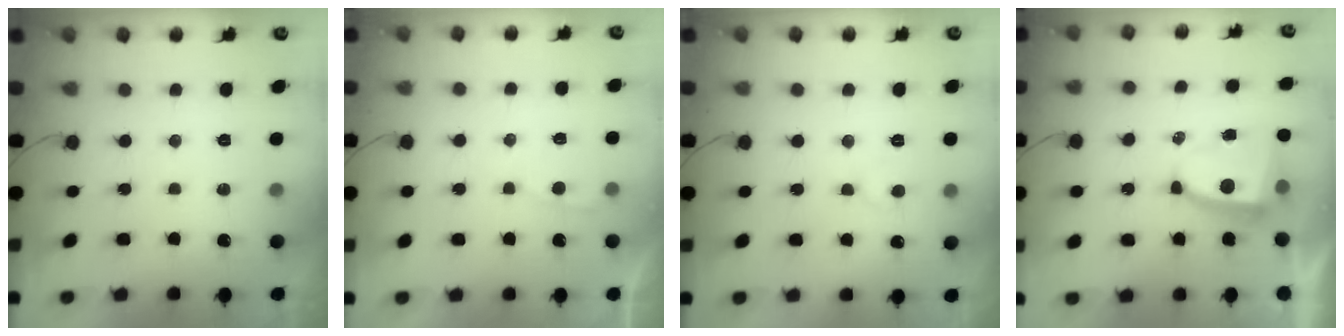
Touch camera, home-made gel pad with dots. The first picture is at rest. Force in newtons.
{"total": 2.3, "press": 2.3, "slide": 0.3}
{"total": 6.2, "press": 6.2, "slide": 0.5}
{"total": 5.4, "press": 5.4, "slide": 0.6}